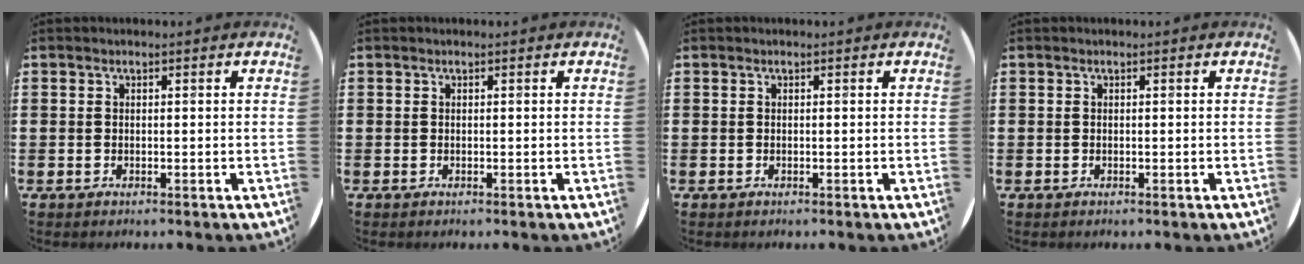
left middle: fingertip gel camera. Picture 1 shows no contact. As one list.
[{"total": 0.0}, {"total": 0.0}, {"total": 0.0}]